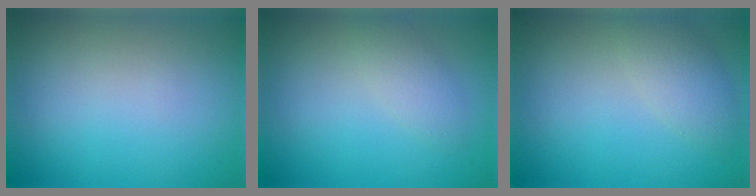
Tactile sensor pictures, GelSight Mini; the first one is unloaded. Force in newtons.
{"total": 1.9, "press": 1.9, "slide": 0.1}
{"total": 2.6, "press": 2.6, "slide": 0.1}